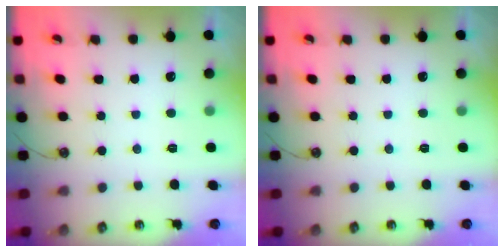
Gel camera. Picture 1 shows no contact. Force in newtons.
{"total": 0.0}